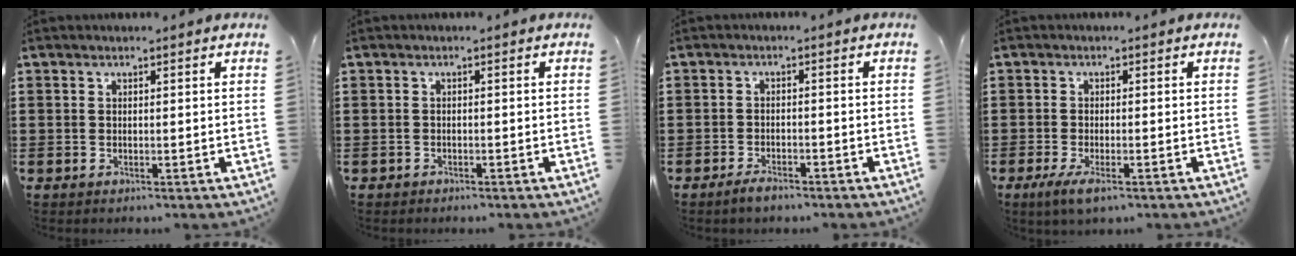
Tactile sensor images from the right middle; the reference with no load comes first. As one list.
[{"total": 0.7, "force": [-0.7, 0.3, -0.1], "torque": [-0.001, 0.001, -0.015]}, {"total": 2.1, "force": [-1.8, 0.5, 1.0], "torque": [-0.019, 0.002, -0.033]}, {"total": 3.0, "force": [-1.7, 0.7, 2.4], "torque": [-0.053, -0.005, -0.033]}]